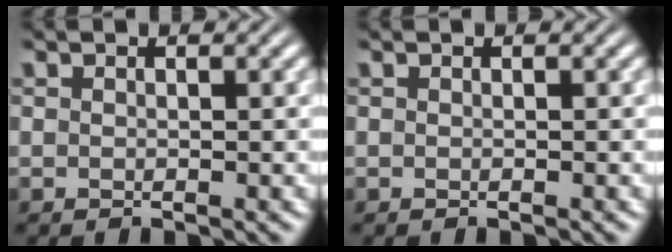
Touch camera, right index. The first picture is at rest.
{"total": 0.0}